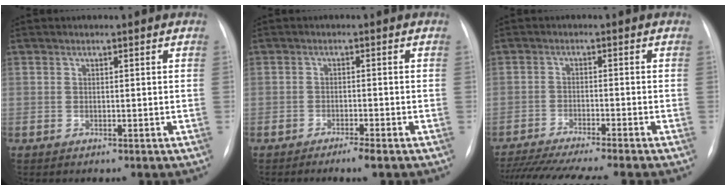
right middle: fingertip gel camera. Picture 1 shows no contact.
{"total": 2.3, "force": [-1.8, -0.1, 1.5], "torque": [-0.031, -0.003, -0.034]}
{"total": 15.1, "force": [-13.3, -0.5, 7.1], "torque": [-0.113, -0.034, -0.204]}